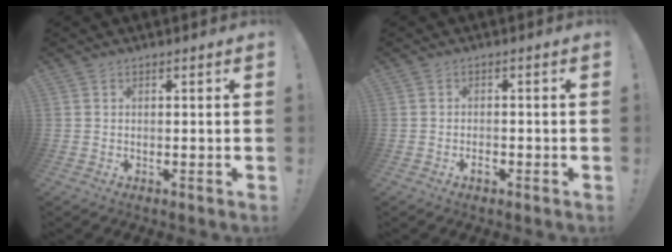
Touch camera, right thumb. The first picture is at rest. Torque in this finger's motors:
{"motor_torque": [-0.12, -0.04, 0.36, -0.47, 0.14]}